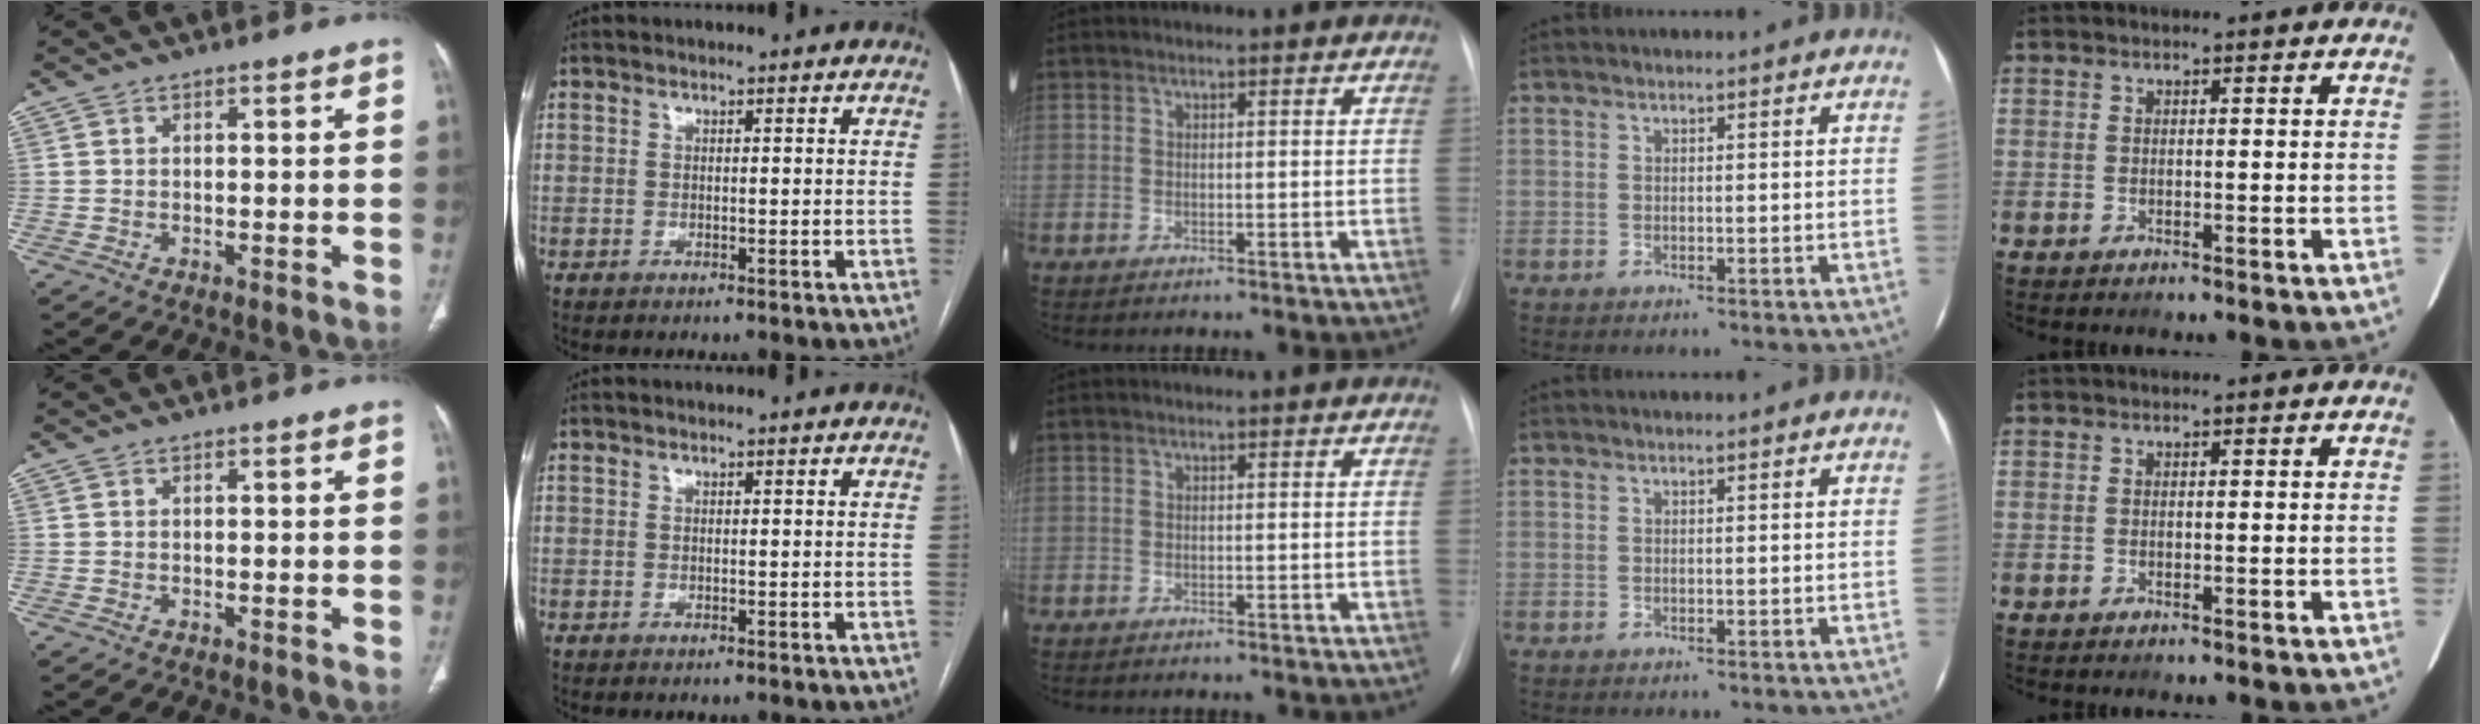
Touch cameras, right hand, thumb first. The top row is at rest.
{}